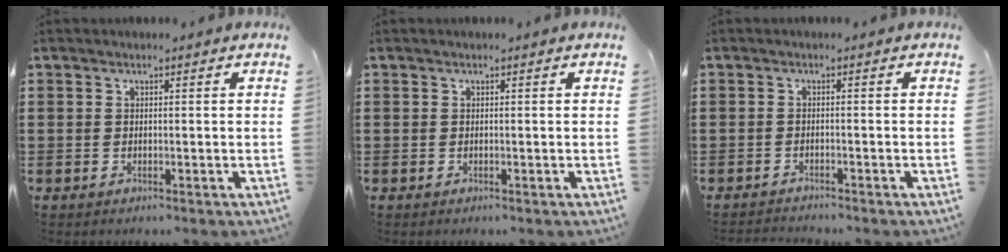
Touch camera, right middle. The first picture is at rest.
{"total": 0.0}
{"total": 1.3, "force": [-1.3, 0.1, 0.0], "torque": [-0.004, 0.003, -0.029]}